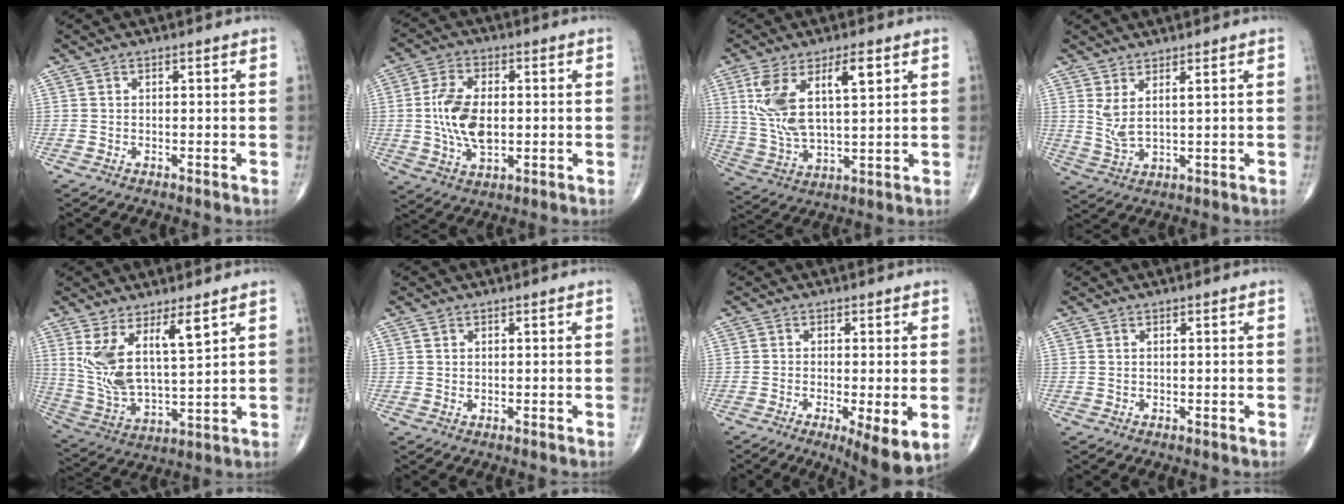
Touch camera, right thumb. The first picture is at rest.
{"total": 10.9, "force": [0.0, 6.2, 9.0], "torque": [-0.172, 0.000, 0.004]}
{"total": 13.8, "force": [5.0, 5.5, 11.6], "torque": [-0.227, -0.015, 0.105]}
{"total": 4.9, "force": [2.2, 1.2, 4.2], "torque": [-0.096, -0.023, 0.052]}
{"total": 12.4, "force": [6.1, 3.9, 10.1], "torque": [-0.196, -0.043, 0.131]}
{"total": 0.9, "force": [0.6, 0.5, 0.4], "torque": [-0.006, 0.000, 0.011]}
{"total": 7.5, "force": [-2.0, 1.8, 7.1], "torque": [-0.110, -0.022, -0.030]}
{"total": 0.0}